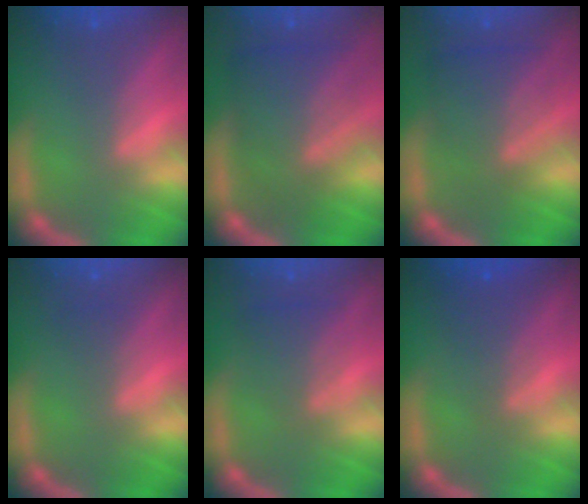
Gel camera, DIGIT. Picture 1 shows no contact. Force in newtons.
{"total": 7.6}
{"total": 6.0}
{"total": 1.0}
{"total": 3.0}
{"total": 3.0}